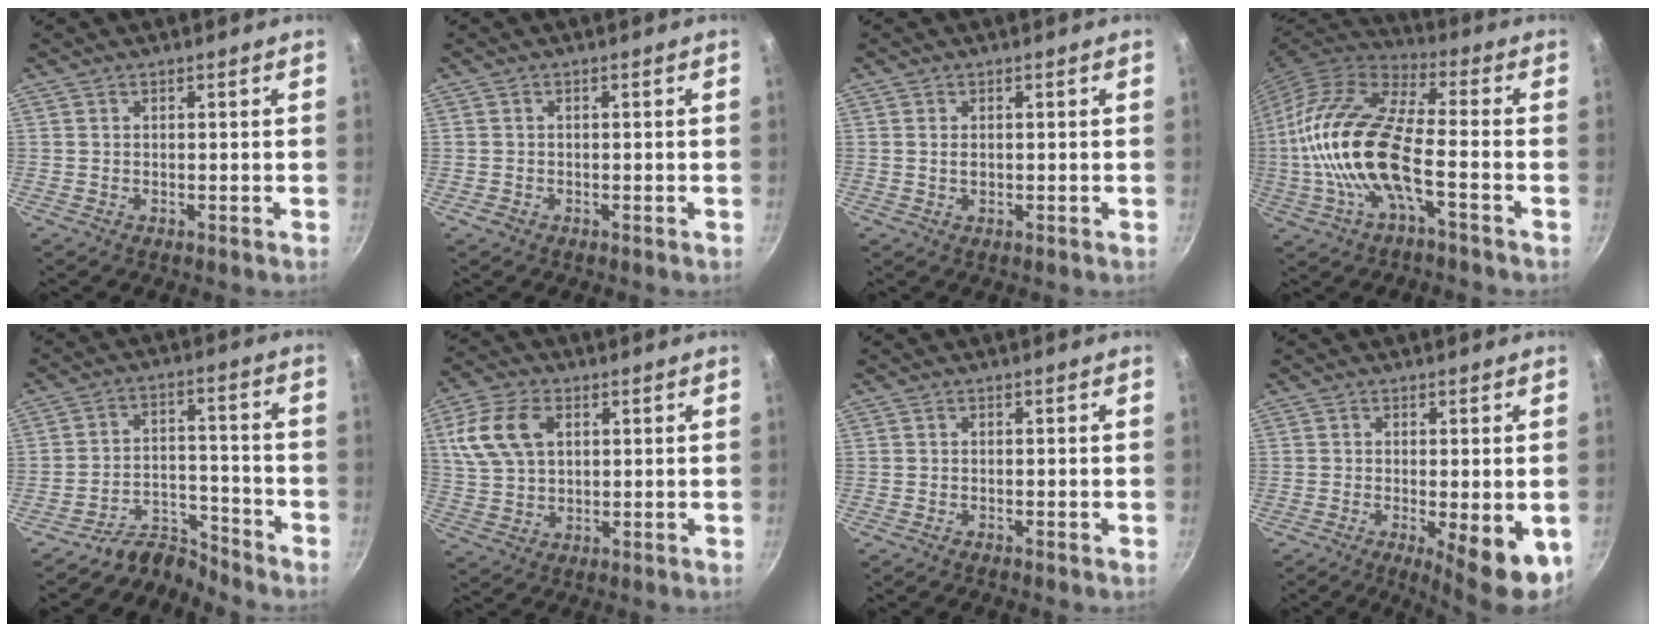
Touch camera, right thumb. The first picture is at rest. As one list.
[{"total": 1.0, "force": [-0.6, 0.7, 0.3], "torque": [-0.004, 0.001, -0.008]}, {"total": 1.4, "force": [0.1, 0.9, 1.0], "torque": [-0.019, 0.001, 0.000]}, {"total": 19.3, "force": [-3.5, 7.8, 17.4], "torque": [-0.344, 0.029, -0.081]}, {"total": 6.9, "force": [-6.8, 1.4, -0.2], "torque": [0.017, 0.074, -0.135]}, {"total": 11.1, "force": [3.4, 7.2, 7.7], "torque": [-0.142, 0.006, 0.066]}, {"total": 0.0}, {"total": 9.4, "force": [-2.6, 2.5, 8.7], "torque": [-0.101, -0.011, -0.025]}]